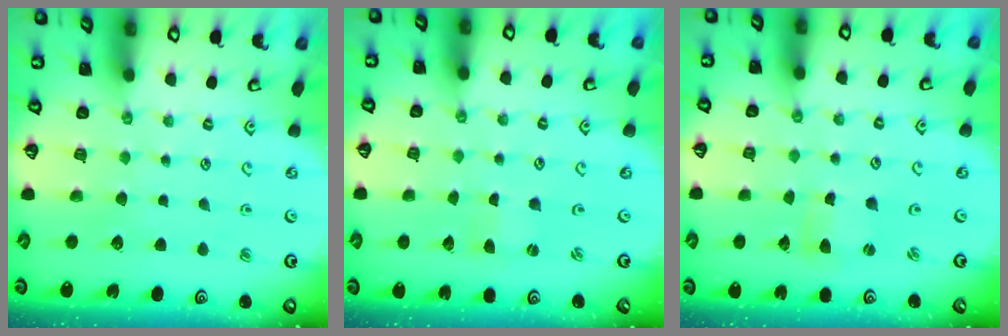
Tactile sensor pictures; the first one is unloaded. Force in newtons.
{"total": 0.0}
{"total": 1.5, "press": 1.4, "slide": 0.2}